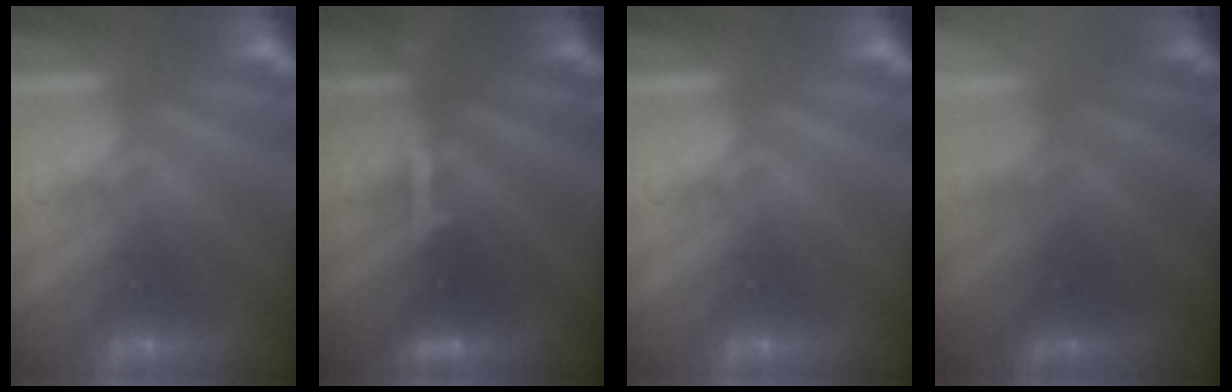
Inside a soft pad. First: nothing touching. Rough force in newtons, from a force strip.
{"total": 3.4}
{"total": 0.0}
{"total": 2.6}